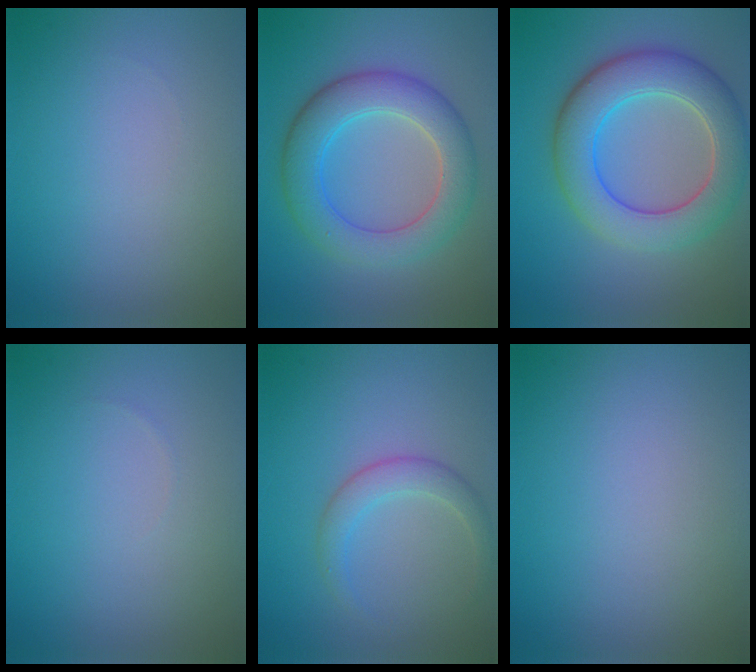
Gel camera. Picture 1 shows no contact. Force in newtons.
{"total": 6.5, "press": 6.5, "slide": 0.3}
{"total": 7.9, "press": 7.9, "slide": 0.6}
{"total": 0.0}
{"total": 2.4, "press": 2.4, "slide": 0.1}
{"total": 0.0}